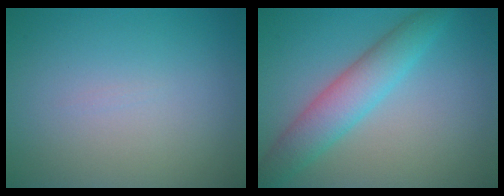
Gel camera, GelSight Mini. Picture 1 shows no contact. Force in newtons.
{"total": 4.7, "press": 4.7, "slide": 0.2}